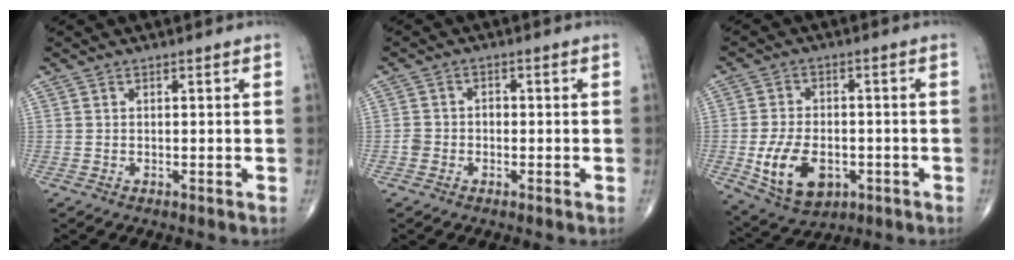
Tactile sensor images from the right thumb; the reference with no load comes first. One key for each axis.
{"total": 2.5, "fx": -0.8, "fy": 2.1, "fz": 0.9, "tx": -0.007, "ty": 0.015, "tz": -0.019}
{"total": 11.9, "fx": -3.3, "fy": 7.6, "fz": 8.6, "tx": -0.144, "ty": 0.006, "tz": -0.042}